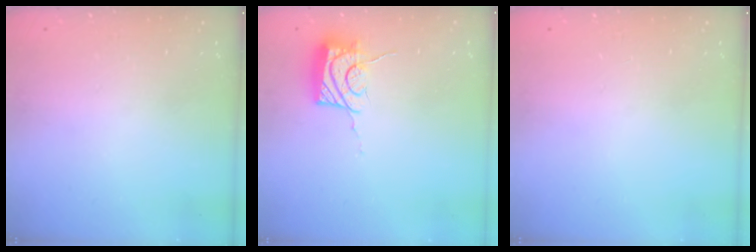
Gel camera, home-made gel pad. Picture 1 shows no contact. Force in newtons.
{"total": 12.2, "press": 12.0, "slide": 1.8}
{"total": 0.0}